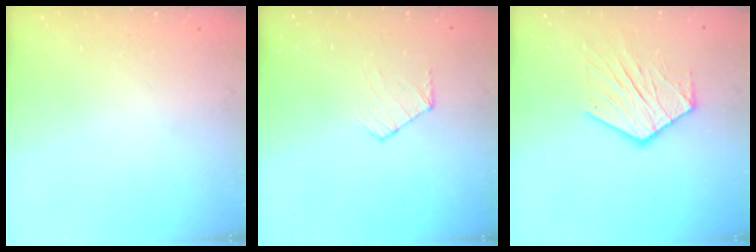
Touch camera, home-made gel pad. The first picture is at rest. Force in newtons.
{"total": 6.5, "press": 6.4, "slide": 0.6}
{"total": 13.2, "press": 13.2, "slide": 1.0}